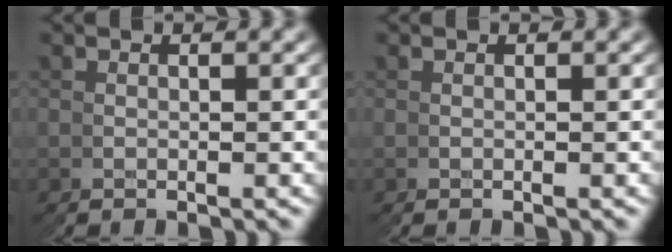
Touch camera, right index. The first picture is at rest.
{"total": 0.0}